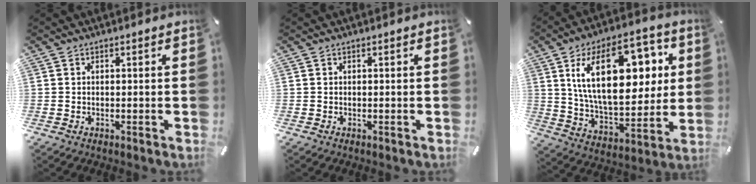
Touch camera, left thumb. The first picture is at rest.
{"total": 0.0}
{"total": 25.3, "force": [8.7, 13.6, 19.5], "torque": [-0.339, -0.017, 0.139]}